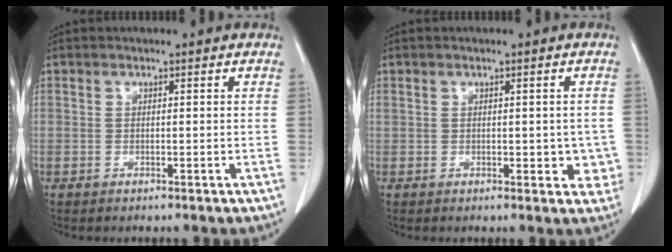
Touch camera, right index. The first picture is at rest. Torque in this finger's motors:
{"motor_torque": [0.44, 0.12, 0.42, 0.15]}